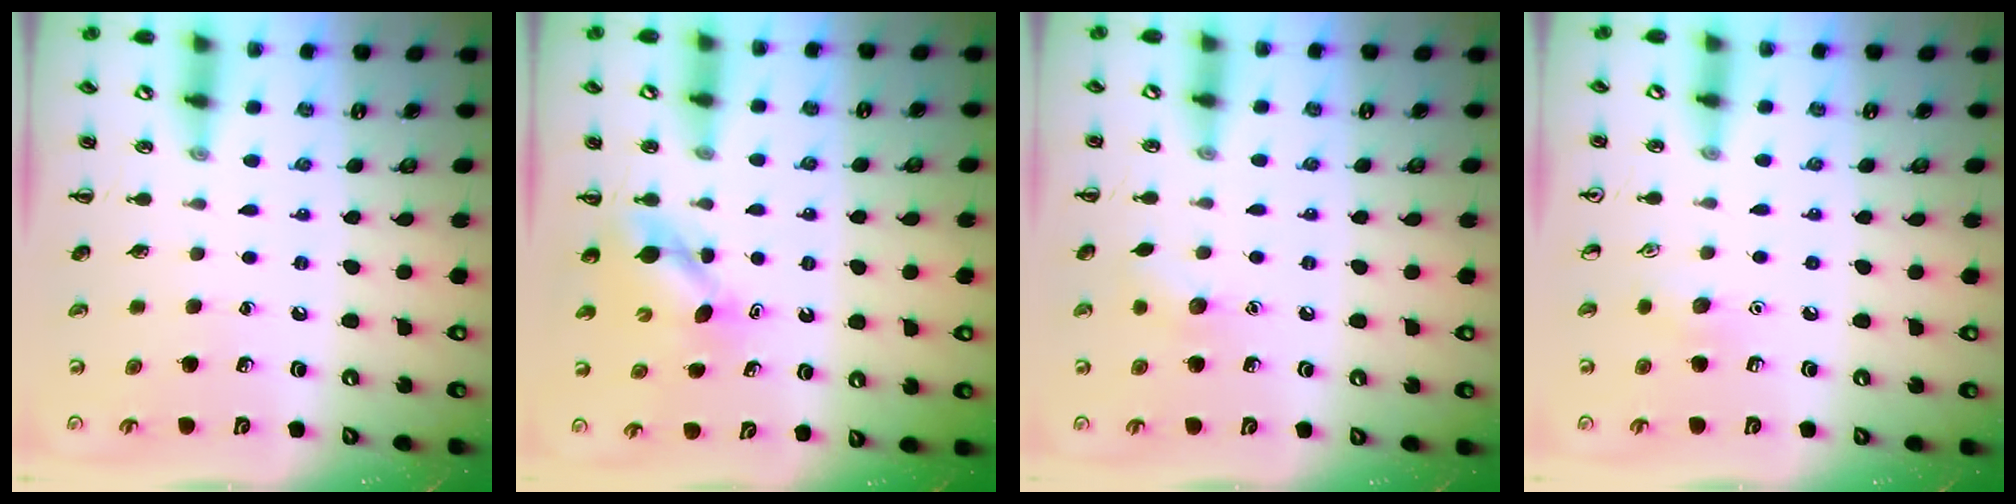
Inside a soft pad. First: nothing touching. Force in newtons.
{"total": 5.0, "press": 4.9, "slide": 0.5}
{"total": 6.0, "press": 5.8, "slide": 1.4}
{"total": 5.6, "press": 5.4, "slide": 1.7}